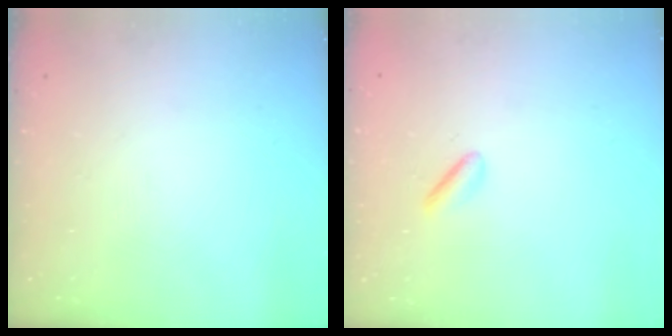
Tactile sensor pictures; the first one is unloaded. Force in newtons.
{"total": 1.4, "press": 1.1, "slide": 0.9}